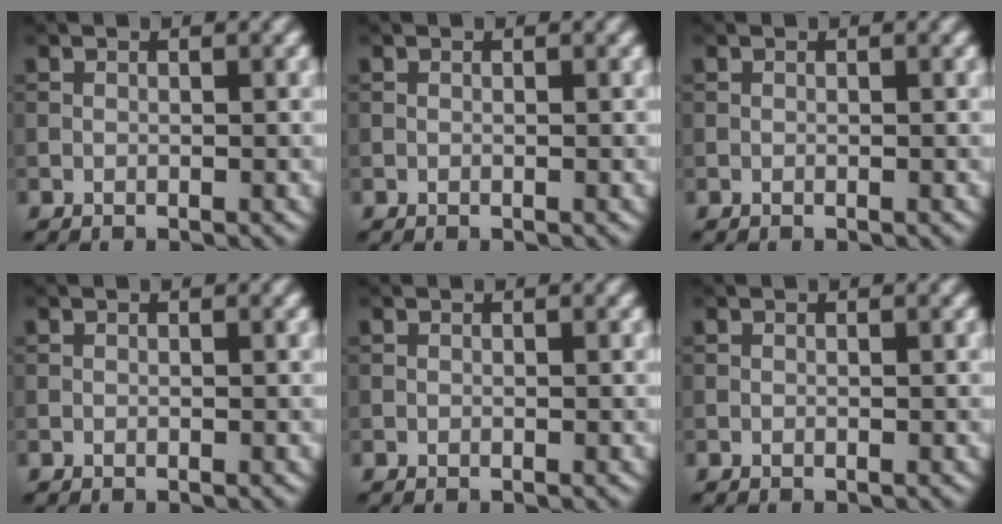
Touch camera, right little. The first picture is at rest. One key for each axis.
{"total": 0.0}
{"total": 0.0}
{"total": 0.0}
{"total": 0.0}
{"total": 0.0}